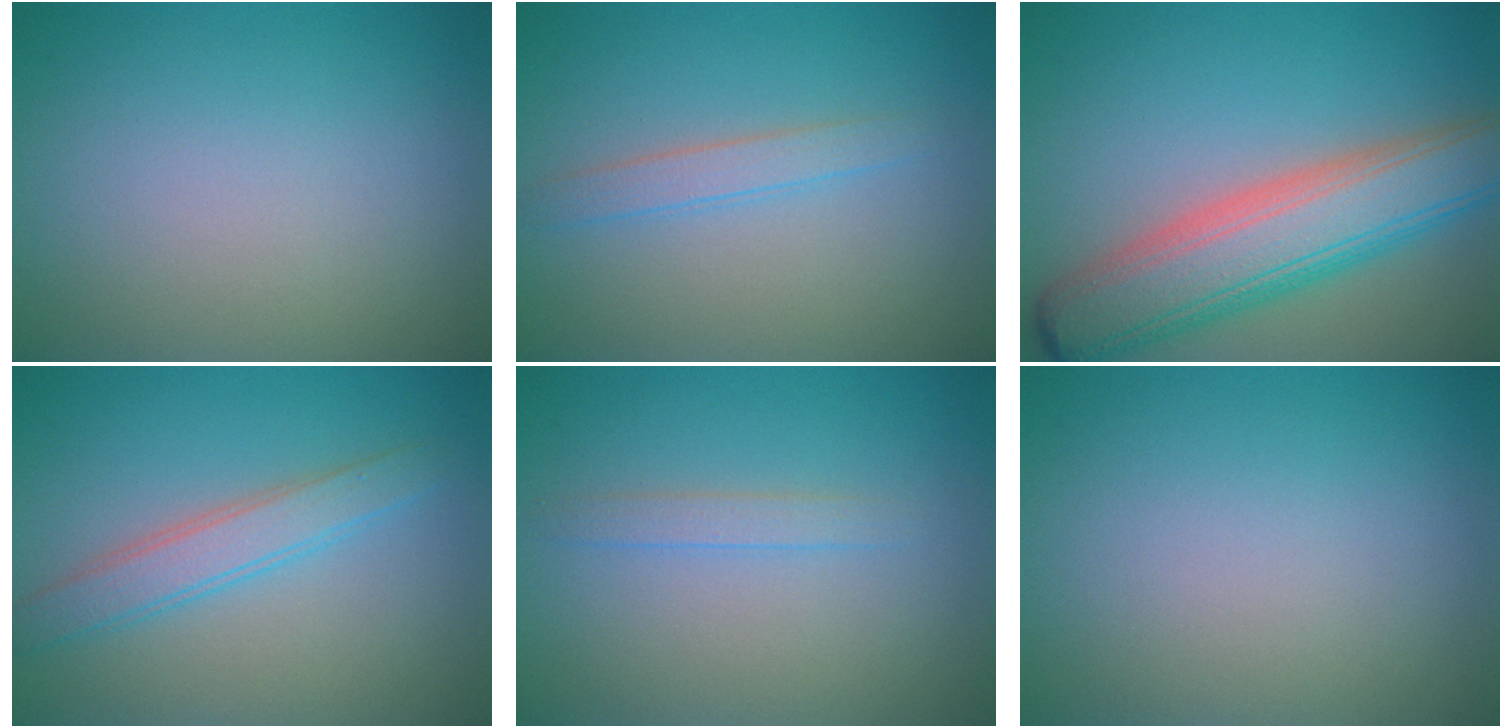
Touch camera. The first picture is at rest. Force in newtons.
{"total": 1.7, "press": 1.7, "slide": 0.1}
{"total": 8.7, "press": 8.7, "slide": 0.4}
{"total": 3.0, "press": 3.0, "slide": 0.0}
{"total": 1.1, "press": 1.1, "slide": 0.0}
{"total": 0.0}